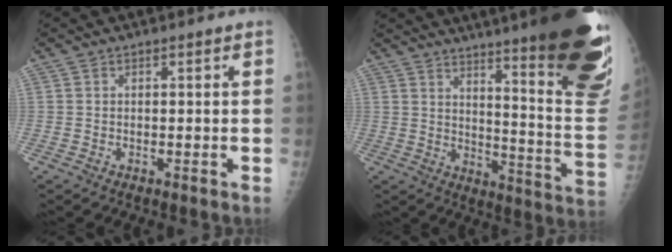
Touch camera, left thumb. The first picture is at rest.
{"total": 30.1, "force": [19.6, 4.2, 22.5], "torque": [-0.215, -0.111, 0.259]}